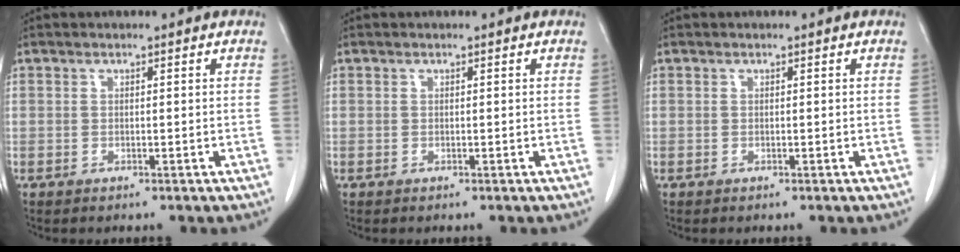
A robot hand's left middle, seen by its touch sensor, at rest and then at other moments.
{"total": 0.0}
{"total": 0.0}